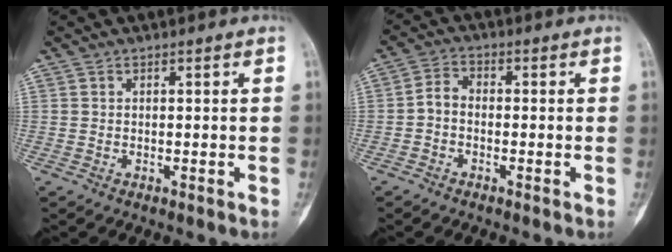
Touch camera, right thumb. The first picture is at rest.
{"total": 2.9, "force": [-1.0, 2.0, 1.8], "torque": [-0.028, 0.016, -0.030]}